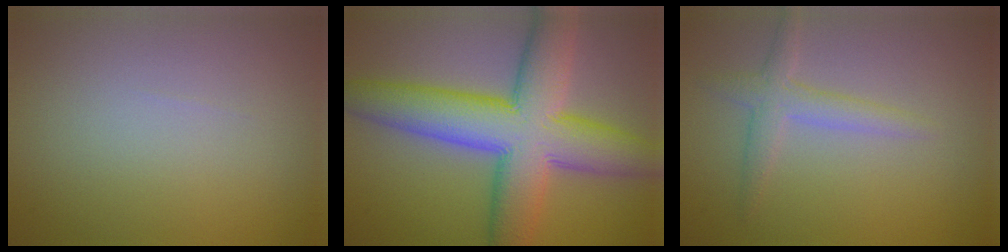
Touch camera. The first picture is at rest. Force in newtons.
{"total": 11.2, "press": 11.2, "slide": 0.7}
{"total": 2.2, "press": 2.2, "slide": 0.1}